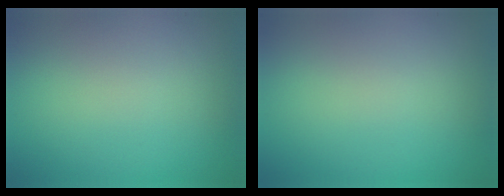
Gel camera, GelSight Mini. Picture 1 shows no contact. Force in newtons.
{"total": 0.0}